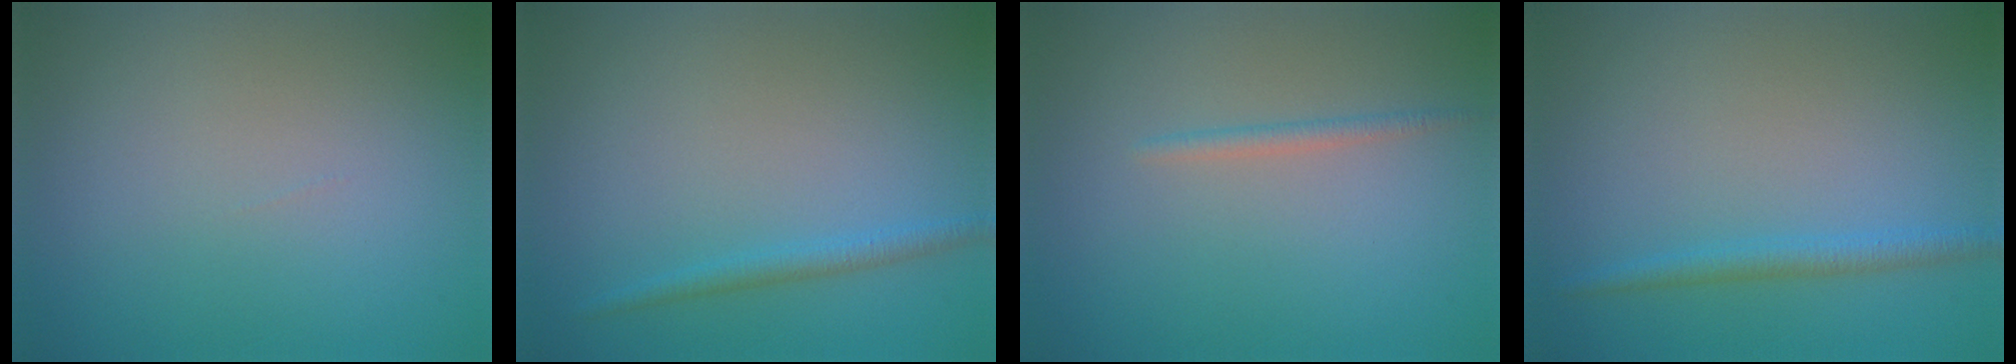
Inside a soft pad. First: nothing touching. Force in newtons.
{"total": 1.5, "press": 1.5, "slide": 0.1}
{"total": 1.0, "press": 1.0, "slide": 0.1}
{"total": 1.8, "press": 1.8, "slide": 0.1}